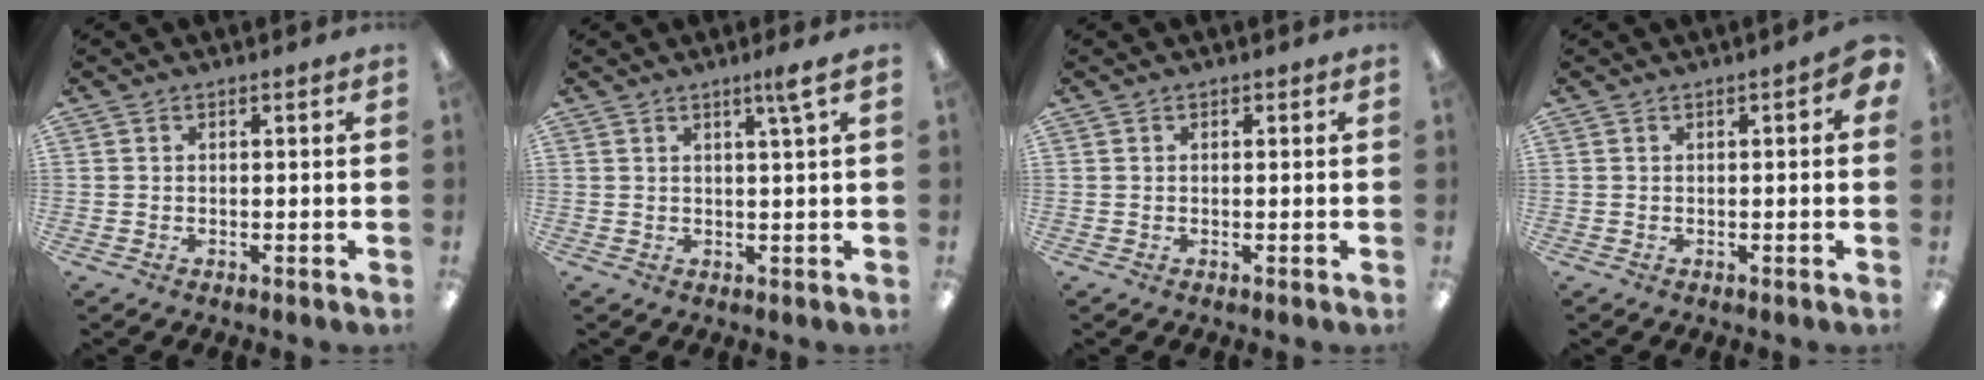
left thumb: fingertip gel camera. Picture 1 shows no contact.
{"total": 3.2, "force": [2.0, -0.2, 2.5], "torque": [-0.047, -0.007, 0.031]}
{"total": 0.0}
{"total": 1.8, "force": [0.3, 0.6, 1.6], "torque": [-0.025, 0.000, 0.004]}